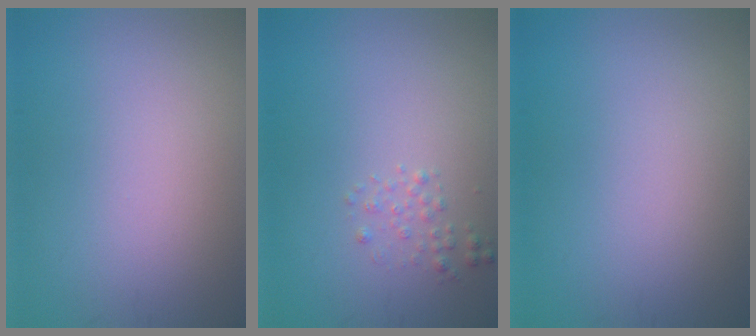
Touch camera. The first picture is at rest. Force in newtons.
{"total": 1.0, "press": 1.0, "slide": 0.1}
{"total": 0.0}